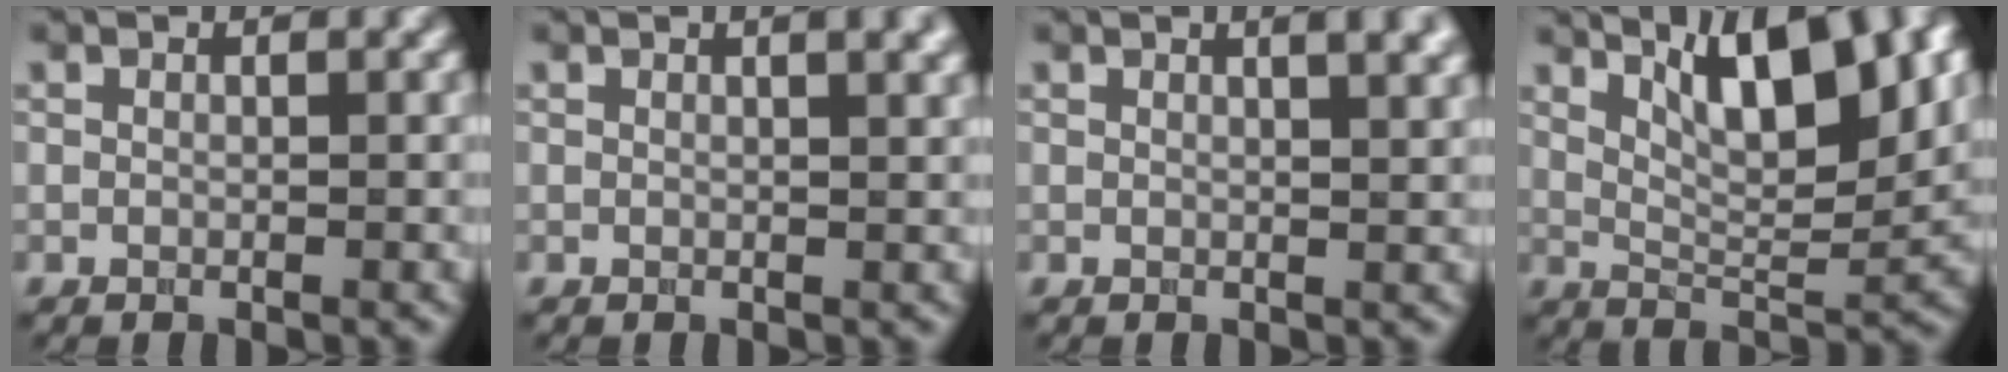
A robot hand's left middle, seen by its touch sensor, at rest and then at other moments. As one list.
[{"total": 3.4, "force": [1.6, 1.3, 2.7], "torque": [-0.015, 0.006, 0.013]}, {"total": 4.7, "force": [2.2, 1.9, 3.8], "torque": [-0.024, 0.020, 0.009]}, {"total": 9.3, "force": [4.6, 2.8, 7.6], "torque": [-0.109, 0.003, 0.080]}]